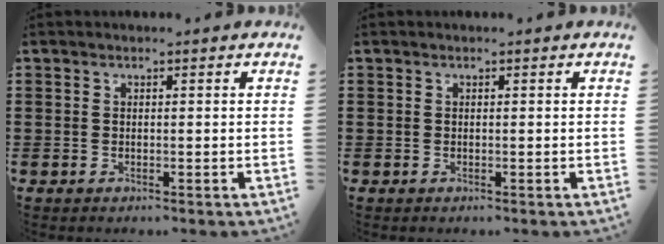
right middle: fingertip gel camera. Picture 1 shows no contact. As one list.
[{"total": 0.0}]